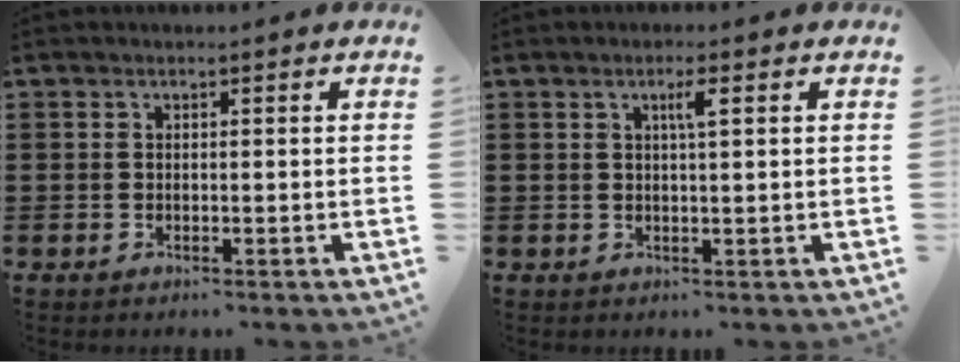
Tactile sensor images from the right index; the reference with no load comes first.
{"total": 2.2, "force": [0.8, 0.1, 2.0], "torque": [-0.041, 0.002, 0.012]}